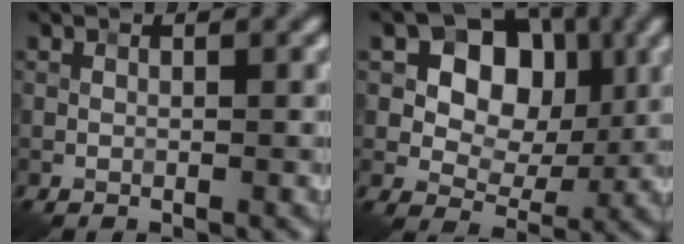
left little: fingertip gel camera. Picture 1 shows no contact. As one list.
[{"total": 8.7, "force": [2.5, 6.5, 5.2], "torque": [-0.080, 0.011, 0.021]}]